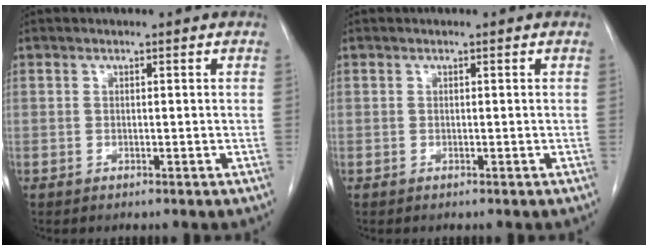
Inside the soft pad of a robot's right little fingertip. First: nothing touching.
{"total": 0.0}